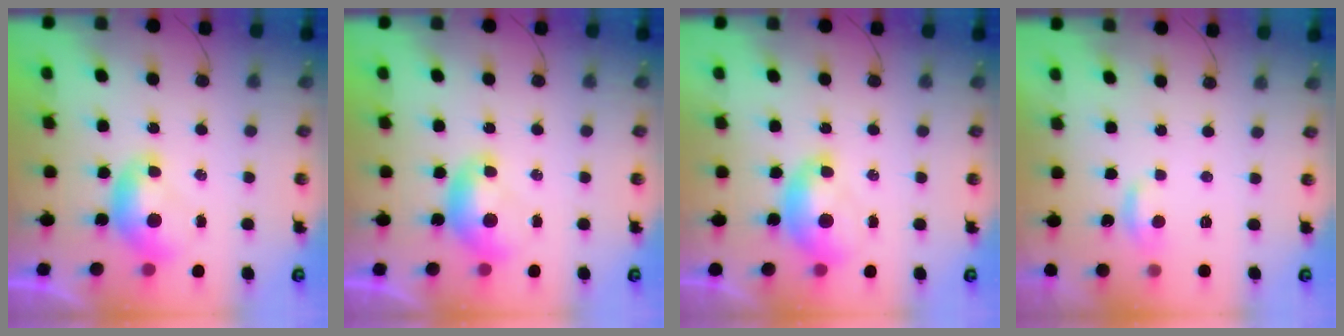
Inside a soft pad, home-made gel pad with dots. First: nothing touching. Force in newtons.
{"total": 0.0}
{"total": 1.5, "press": 1.4, "slide": 0.6}
{"total": 1.0, "press": 0.8, "slide": 0.5}